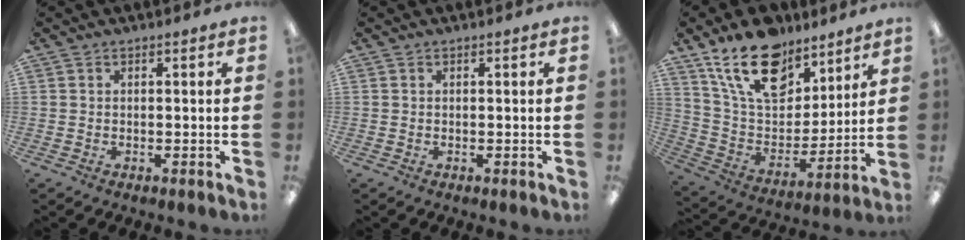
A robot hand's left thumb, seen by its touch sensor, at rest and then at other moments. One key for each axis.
{"total": 0.0}
{"total": 19.2, "fx": 13.4, "fy": 10.2, "fz": 9.2, "tx": -0.179, "ty": -0.068, "tz": 0.245}